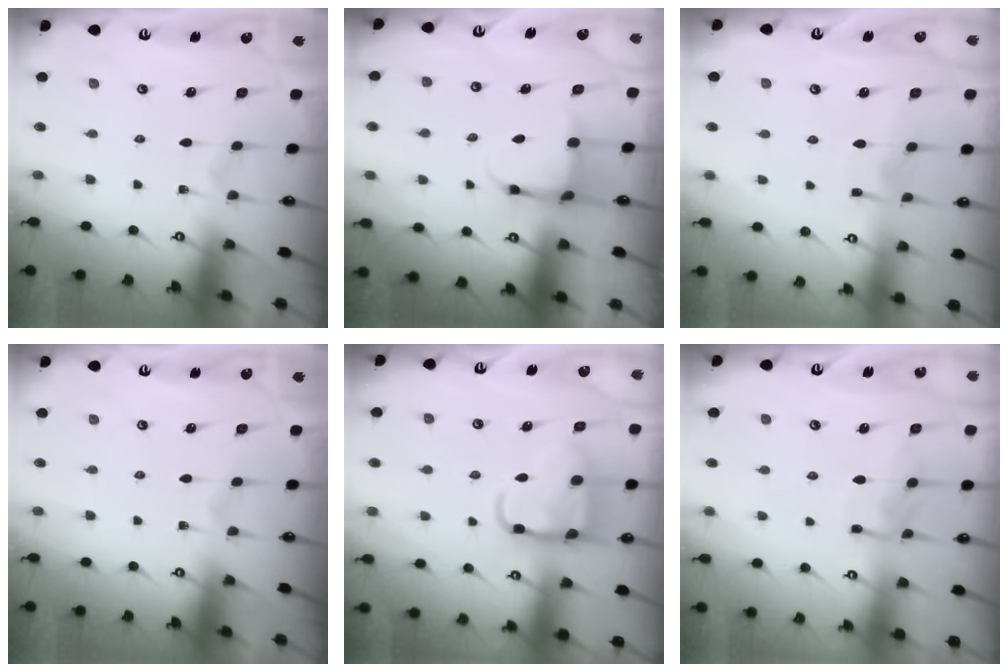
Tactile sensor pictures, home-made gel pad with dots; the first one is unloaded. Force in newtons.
{"total": 3.8, "press": 3.6, "slide": 1.3}
{"total": 4.2, "press": 4.2, "slide": 0.4}
{"total": 0.0}
{"total": 13.4, "press": 13.3, "slide": 1.5}
{"total": 7.1, "press": 7.1, "slide": 0.5}